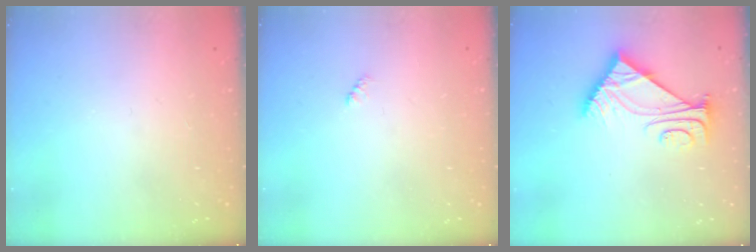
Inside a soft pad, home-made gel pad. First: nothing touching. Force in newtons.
{"total": 1.9, "press": 1.9, "slide": 0.4}
{"total": 7.8, "press": 7.7, "slide": 1.0}